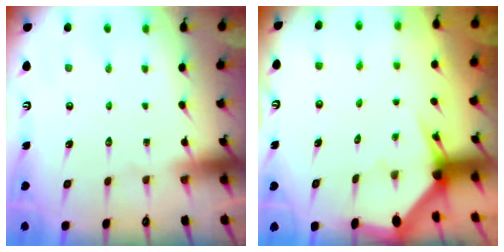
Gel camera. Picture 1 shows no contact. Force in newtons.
{"total": 3.1, "press": 3.1, "slide": 0.2}